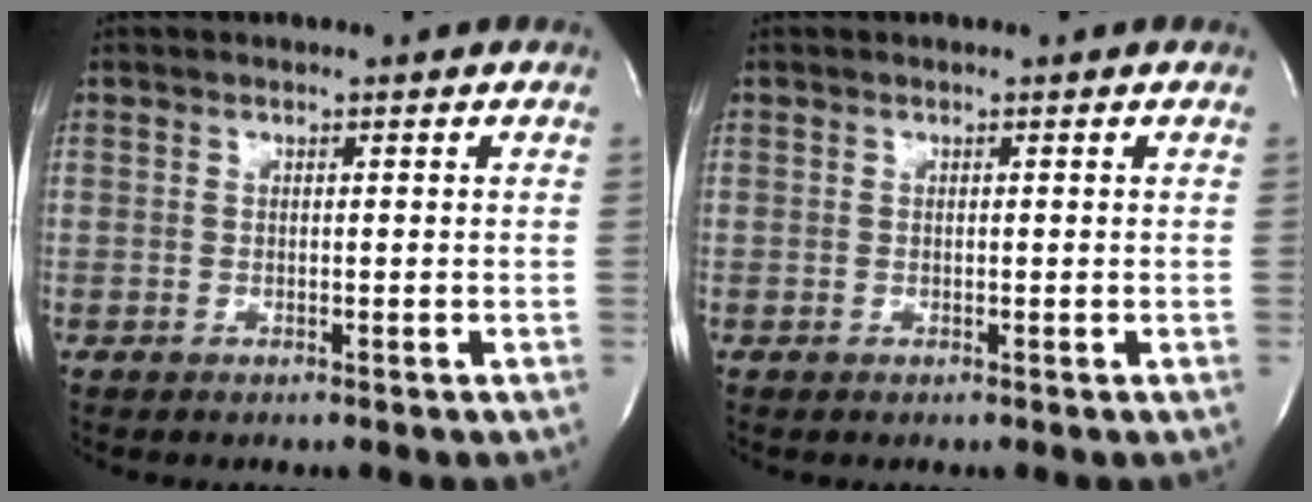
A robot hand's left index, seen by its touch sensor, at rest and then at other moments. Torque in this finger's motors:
{"motor_torque": [-0.24, -0.09, -0.05, -0.01]}